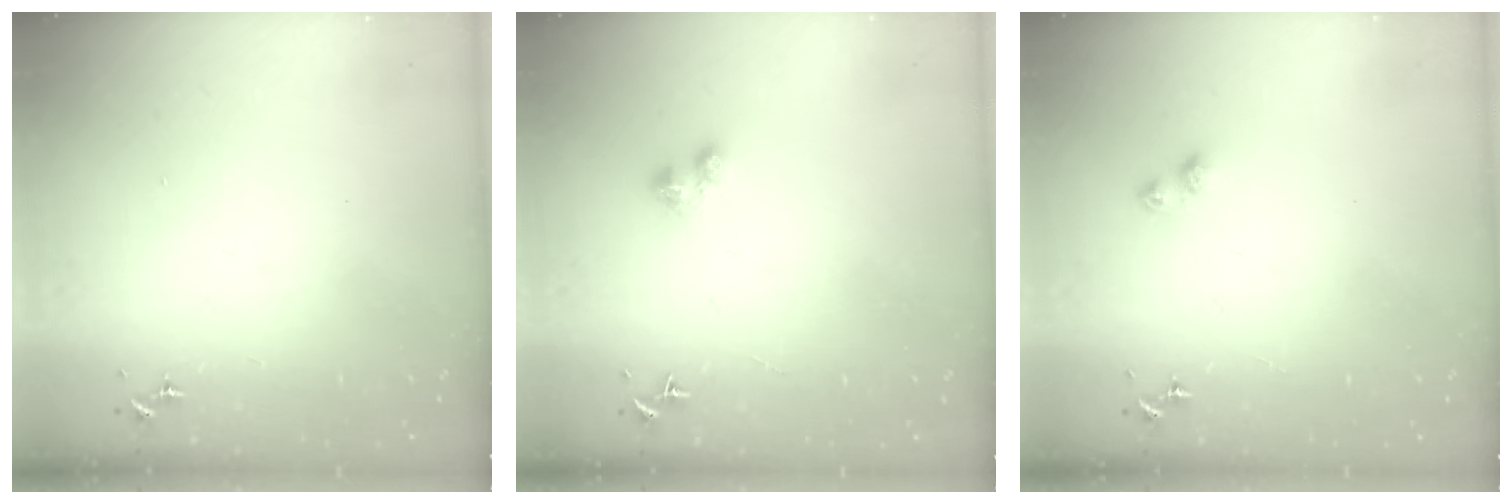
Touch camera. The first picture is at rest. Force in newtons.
{"total": 4.4, "press": 4.4, "slide": 0.3}
{"total": 3.2, "press": 3.2, "slide": 0.4}